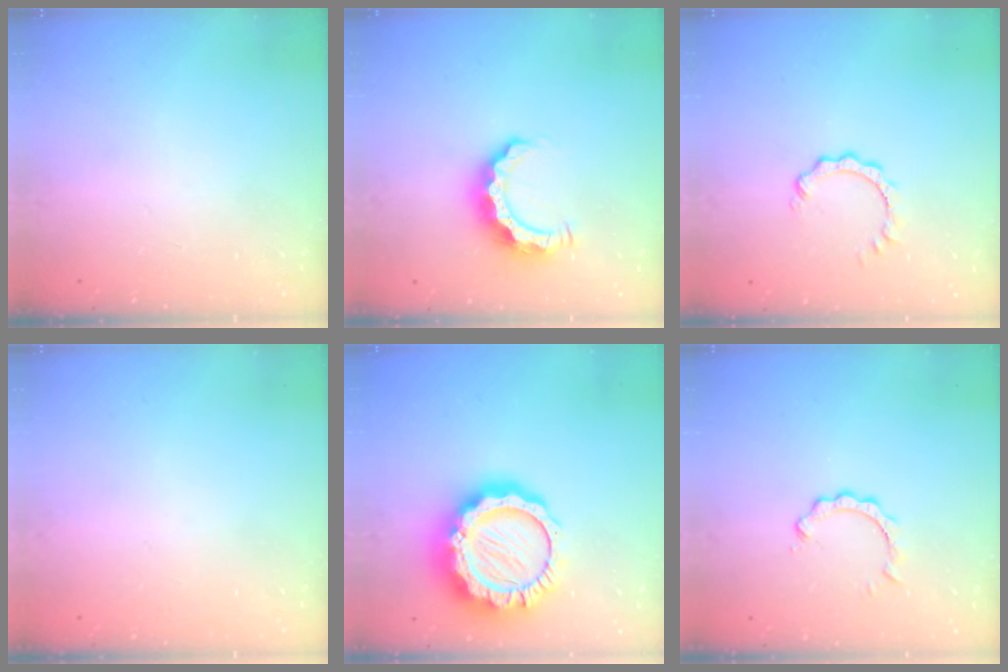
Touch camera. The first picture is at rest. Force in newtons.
{"total": 8.4, "press": 8.4, "slide": 0.5}
{"total": 2.5, "press": 2.5, "slide": 0.2}
{"total": 1.7, "press": 1.7, "slide": 0.1}
{"total": 20.3, "press": 20.3, "slide": 1.7}
{"total": 2.0, "press": 2.0, "slide": 0.2}